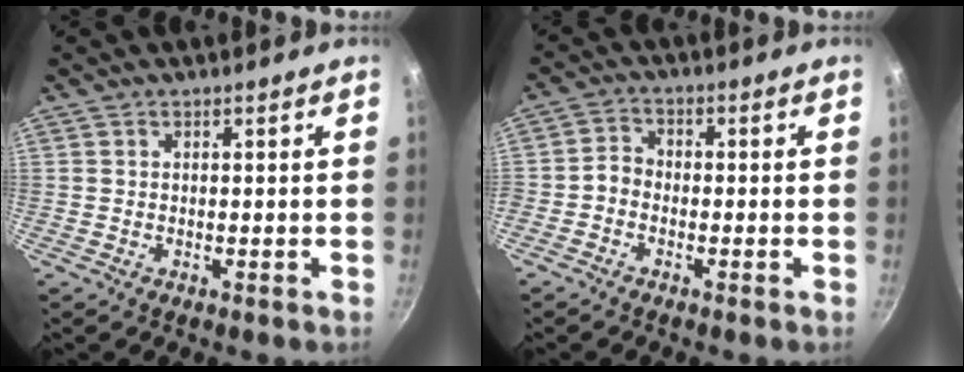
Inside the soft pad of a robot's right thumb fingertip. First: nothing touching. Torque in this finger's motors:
{"motor_torque": [1.36, 1.31, 1.15, -0.96, 0.16]}